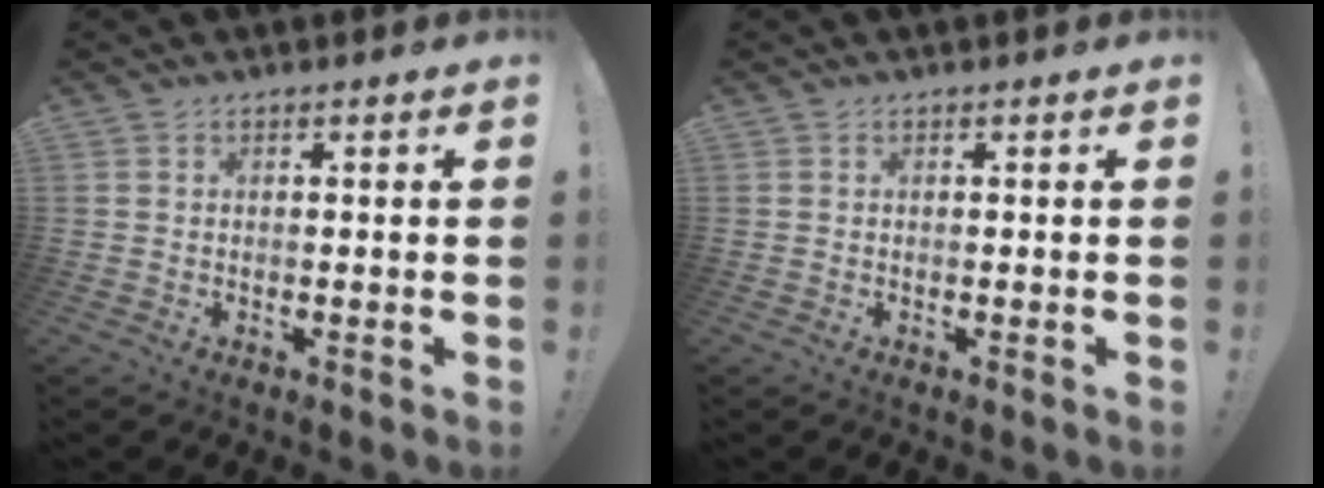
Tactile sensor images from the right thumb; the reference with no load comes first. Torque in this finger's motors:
{"motor_torque": [0.02, 0.00, -0.01, -0.01, 0.00]}